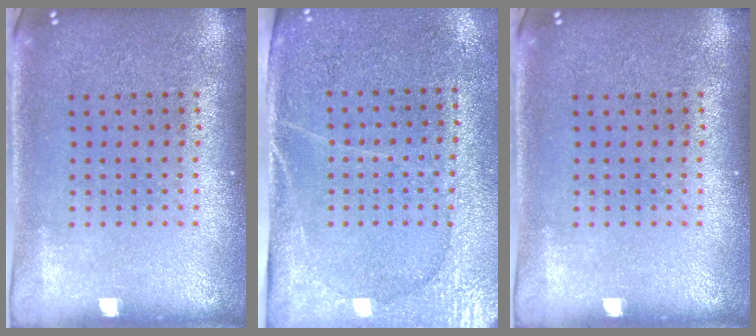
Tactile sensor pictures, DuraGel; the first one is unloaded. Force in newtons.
{"total": 2.9, "press": 2.6, "slide": 1.3}
{"total": 0.0}